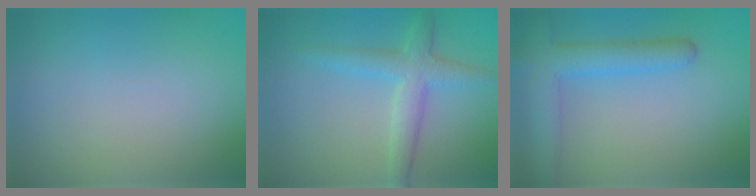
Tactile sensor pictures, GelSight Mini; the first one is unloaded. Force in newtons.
{"total": 3.5, "press": 3.5, "slide": 0.0}
{"total": 4.7, "press": 4.7, "slide": 0.3}